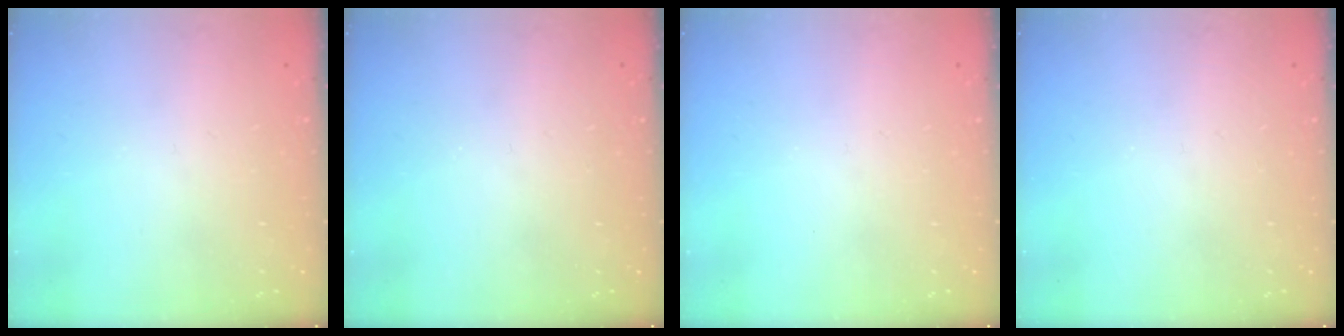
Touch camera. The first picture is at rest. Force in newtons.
{"total": 0.0}
{"total": 0.0}
{"total": 0.0}